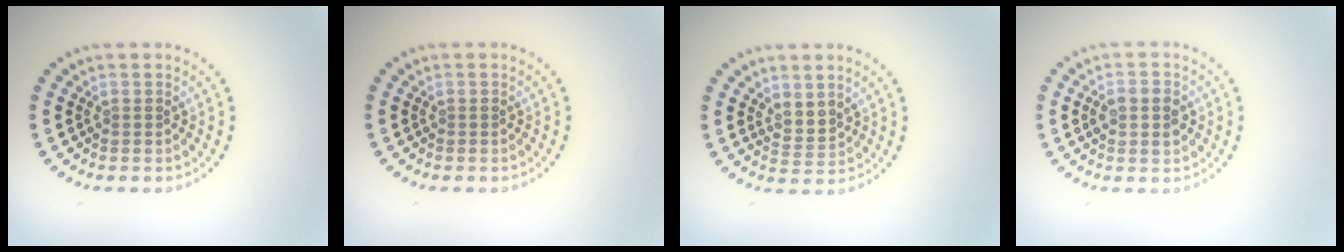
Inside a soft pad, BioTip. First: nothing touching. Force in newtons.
{"total": 0.0}
{"total": 1.7, "press": 1.3, "slide": 1.1}
{"total": 2.6, "press": 2.6, "slide": 0.2}